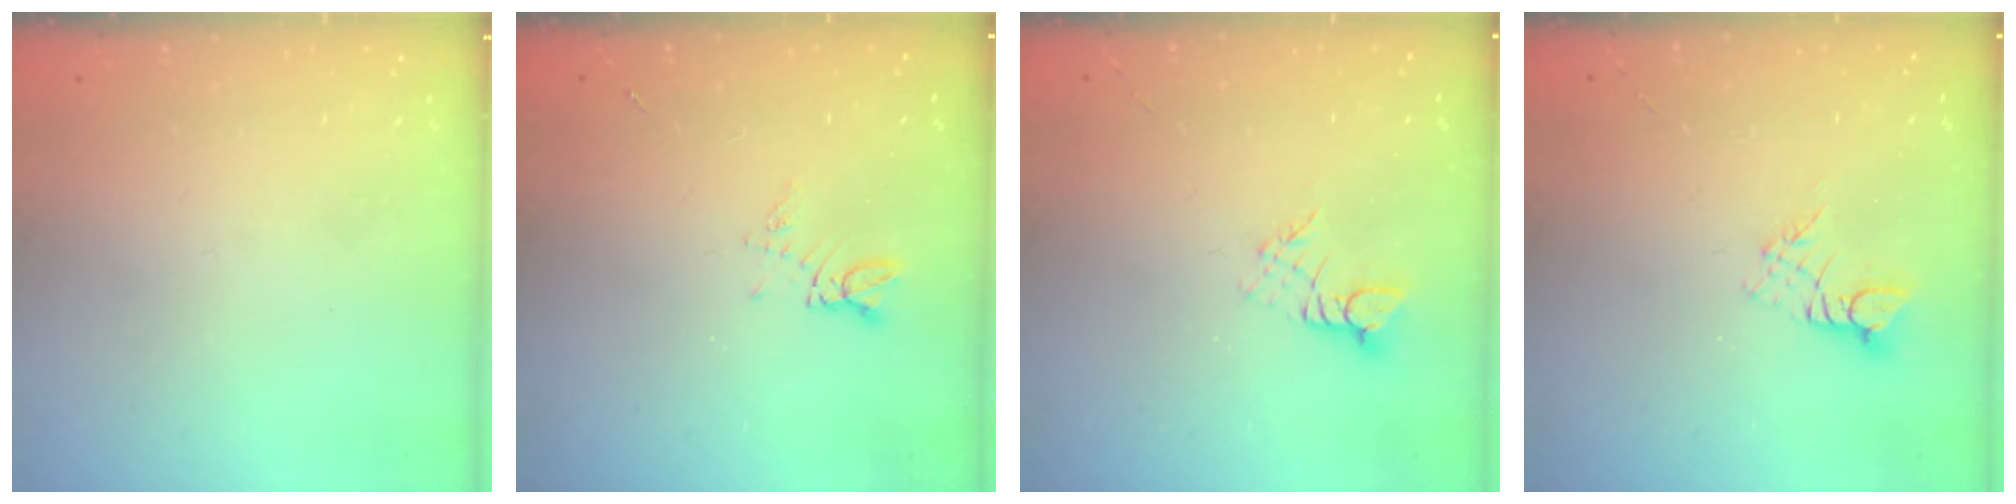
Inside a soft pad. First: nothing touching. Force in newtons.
{"total": 4.3, "press": 4.3, "slide": 0.6}
{"total": 2.6, "press": 2.6, "slide": 0.3}
{"total": 2.7, "press": 2.7, "slide": 0.3}